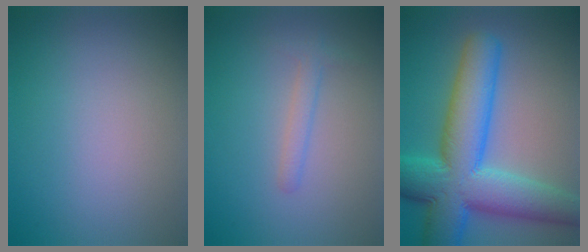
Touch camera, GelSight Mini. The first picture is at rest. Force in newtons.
{"total": 1.8, "press": 1.8, "slide": 0.2}
{"total": 12.1, "press": 12.1, "slide": 0.3}